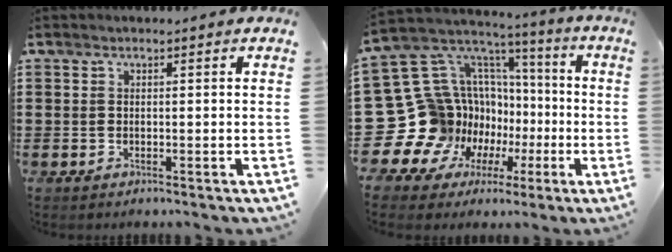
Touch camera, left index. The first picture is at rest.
{"total": 18.1, "force": [-1.8, 16.3, 7.5], "torque": [-0.205, -0.046, 0.028]}